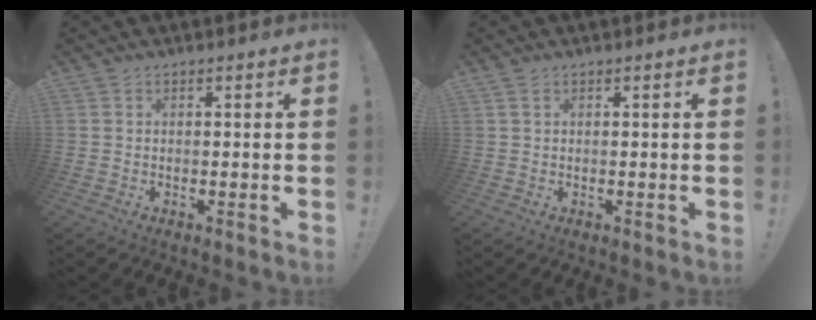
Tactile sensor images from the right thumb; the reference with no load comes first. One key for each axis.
{"total": 1.2, "fx": 0.7, "fy": 0.6, "fz": 0.7, "tx": -0.019, "ty": 0.003, "tz": 0.014}